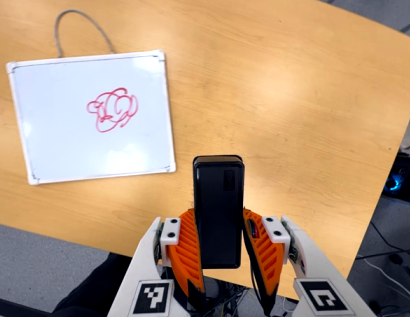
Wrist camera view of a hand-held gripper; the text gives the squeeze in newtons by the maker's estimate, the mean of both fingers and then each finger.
{"total": 4.6, "left": 3.4, "right": 5.7}